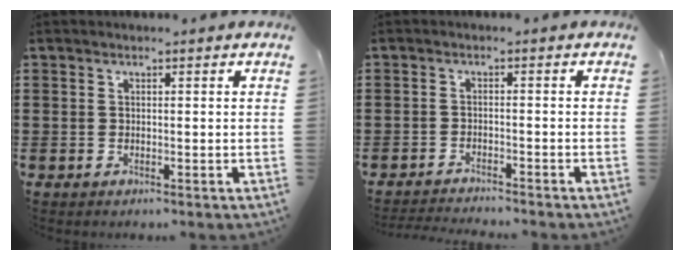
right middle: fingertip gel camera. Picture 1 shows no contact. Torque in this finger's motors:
{"motor_torque": [0.36, 0.14, 0.12, 0.03]}